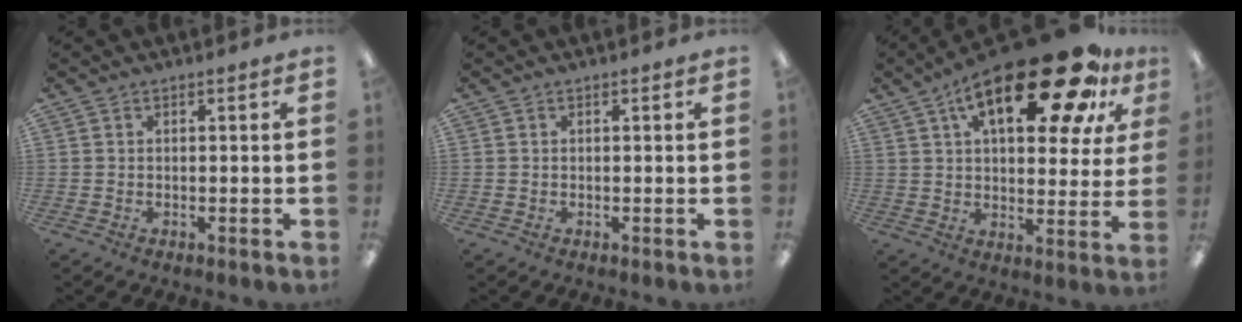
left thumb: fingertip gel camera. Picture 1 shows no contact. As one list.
[{"total": 0.0}, {"total": 25.1, "force": [13.2, 10.0, 18.9], "torque": [-0.280, -0.062, 0.209]}]